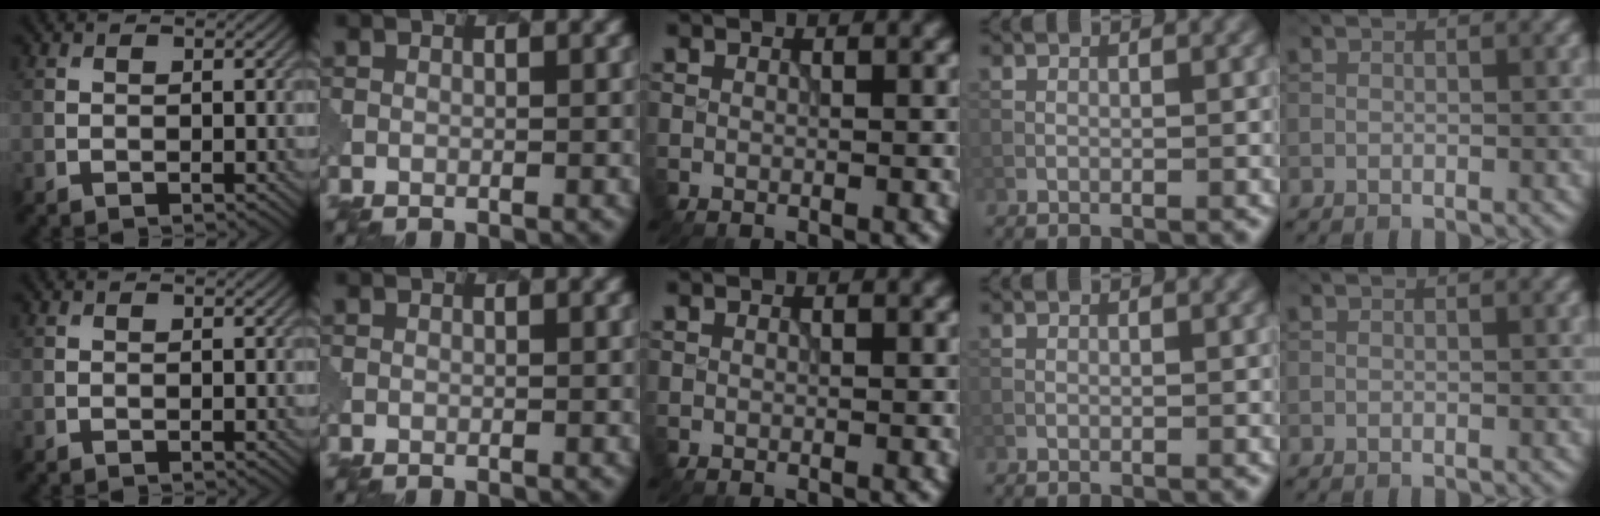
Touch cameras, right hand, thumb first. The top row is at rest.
{}